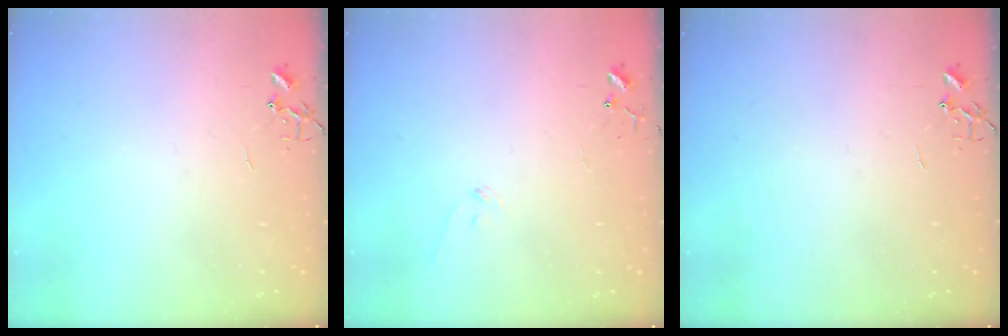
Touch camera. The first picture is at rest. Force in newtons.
{"total": 6.6, "press": 6.5, "slide": 0.6}
{"total": 0.0}